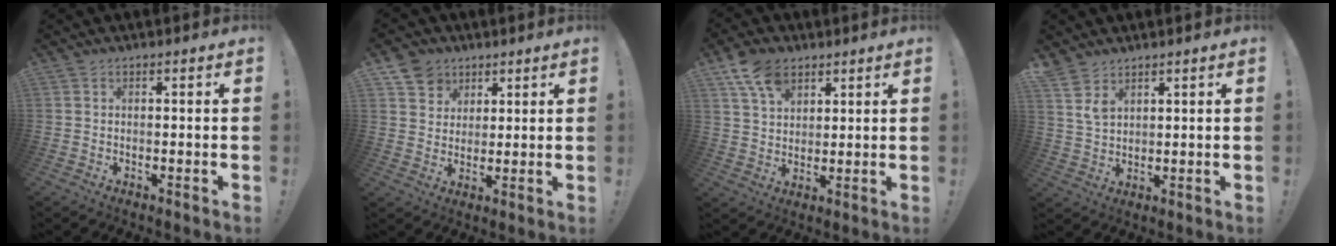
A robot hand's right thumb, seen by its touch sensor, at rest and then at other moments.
{"total": 7.8, "force": [4.6, 6.2, 1.0], "torque": [-0.012, -0.032, 0.091]}
{"total": 10.6, "force": [6.2, 6.7, 5.3], "torque": [-0.083, -0.025, 0.118]}
{"total": 5.5, "force": [4.0, 2.8, 2.6], "torque": [-0.046, -0.021, 0.076]}